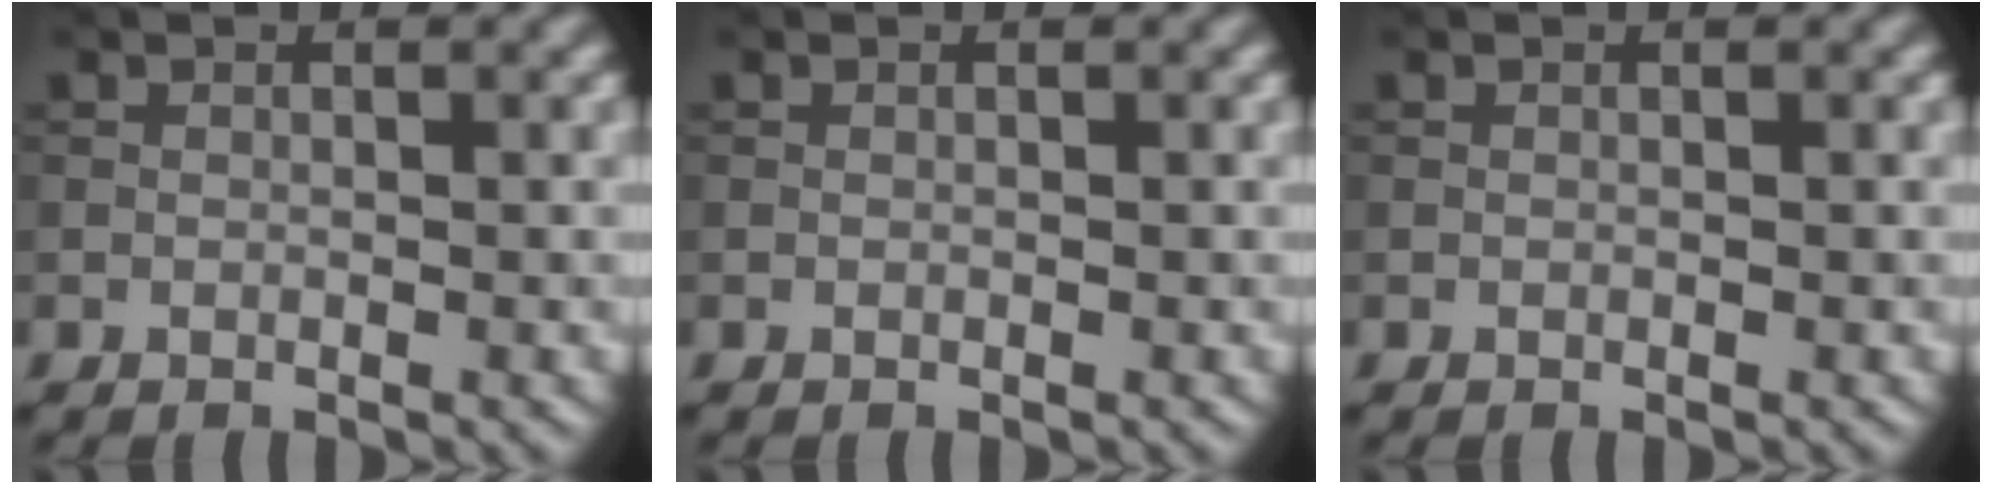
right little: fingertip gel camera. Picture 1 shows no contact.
{"total": 0.0}
{"total": 0.0}